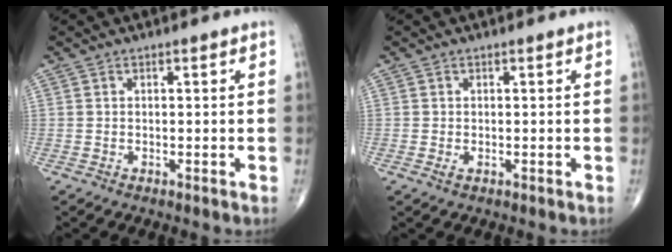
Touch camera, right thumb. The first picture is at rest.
{"total": 0.7, "force": [-0.1, 0.4, 0.5], "torque": [-0.011, 0.003, -0.001]}